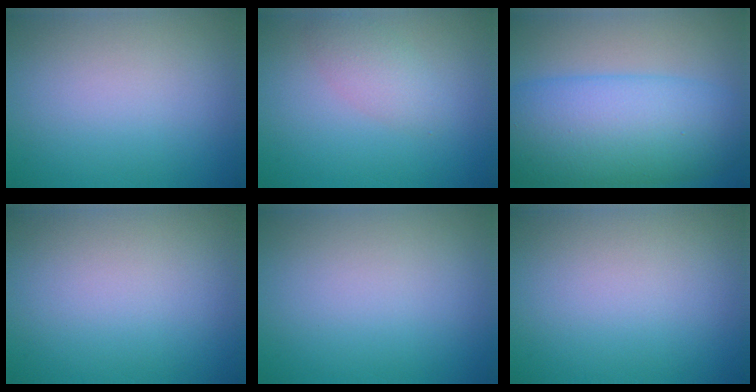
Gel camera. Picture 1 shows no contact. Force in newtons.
{"total": 2.2, "press": 2.2, "slide": 0.1}
{"total": 11.4, "press": 11.4, "slide": 0.2}
{"total": 0.0}
{"total": 0.0}
{"total": 0.0}